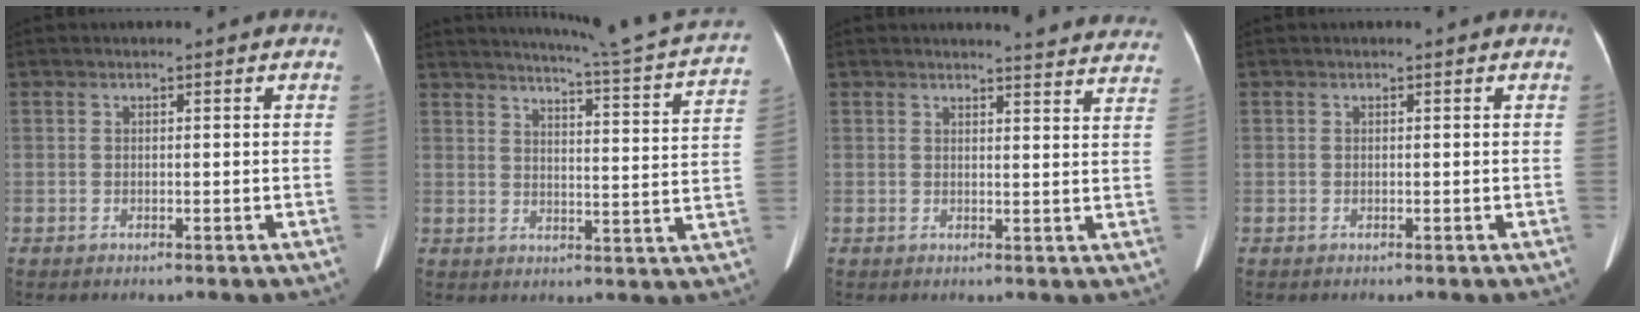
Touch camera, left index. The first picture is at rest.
{"total": 19.5, "force": [18.2, -1.4, 6.9], "torque": [-0.112, -0.074, 0.215]}
{"total": 12.6, "force": [12.4, 0.8, 2.4], "torque": [-0.005, -0.055, 0.111]}
{"total": 0.0}